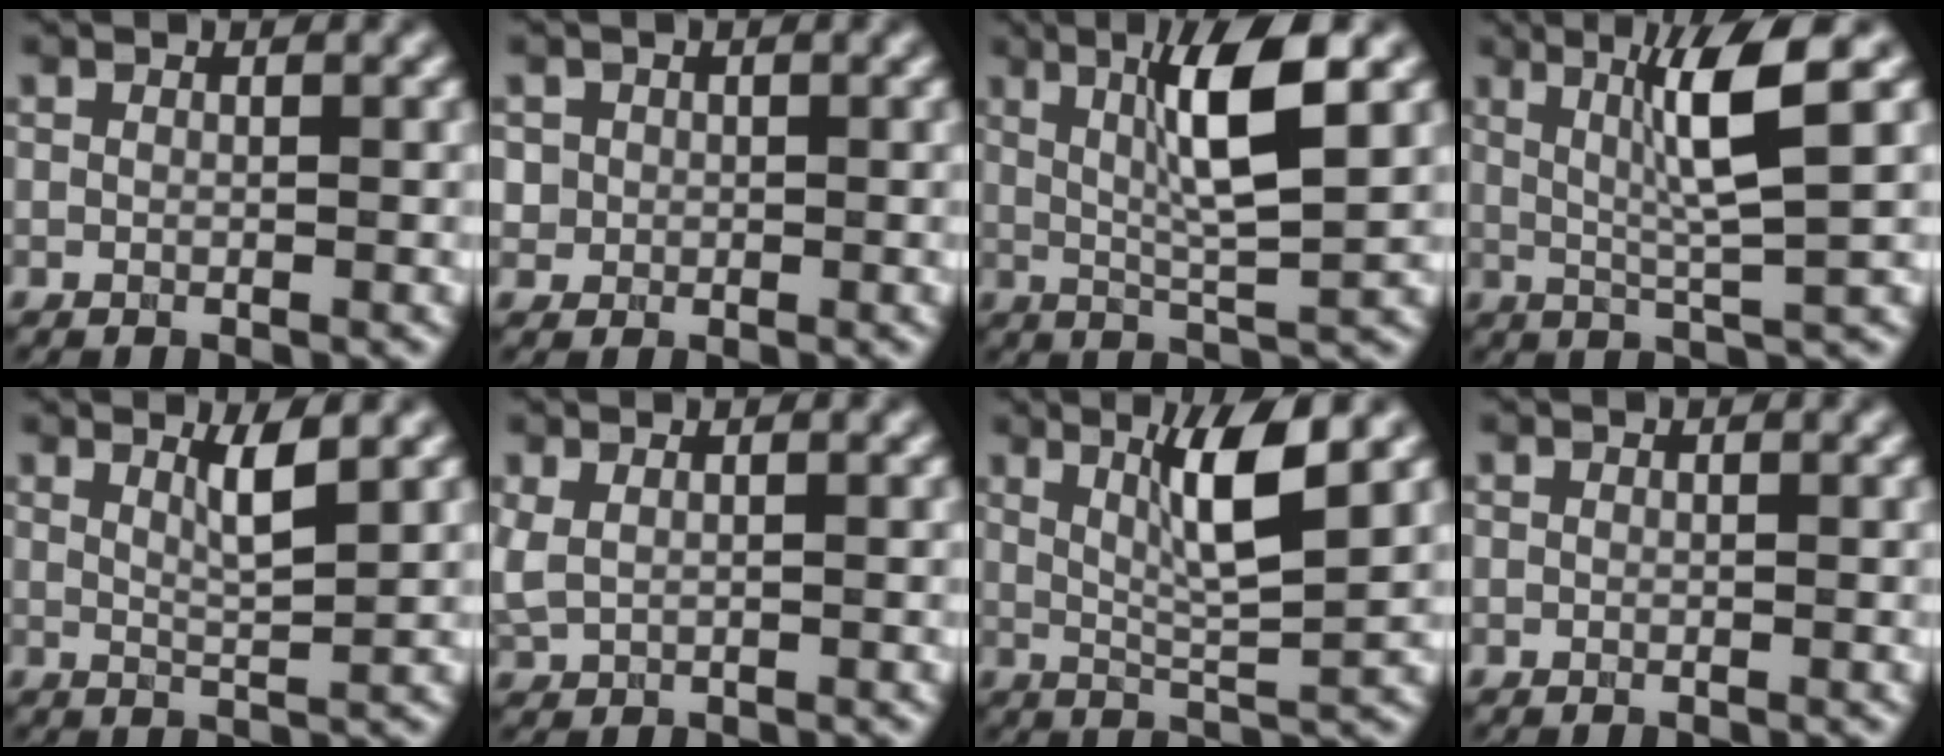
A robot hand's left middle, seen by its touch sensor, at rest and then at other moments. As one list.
[{"total": 1.3, "force": [0.2, 1.3, 0.2], "torque": [0.005, -0.002, 0.012]}, {"total": 7.2, "force": [2.2, 1.2, 6.8], "torque": [-0.116, 0.002, 0.040]}, {"total": 6.0, "force": [1.9, 0.5, 5.6], "torque": [-0.104, 0.000, 0.038]}, {"total": 2.8, "force": [1.4, 0.5, 2.3], "torque": [-0.032, -0.003, 0.024]}, {"total": 1.6, "force": [0.6, 0.9, 1.2], "torque": [-0.033, 0.001, 0.016]}, {"total": 5.9, "force": [2.3, 0.9, 5.4], "torque": [-0.089, -0.006, 0.043]}, {"total": 0.0}]